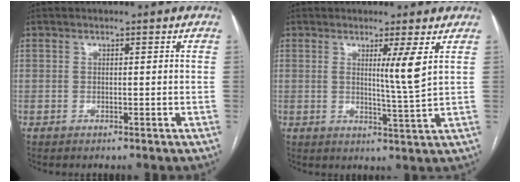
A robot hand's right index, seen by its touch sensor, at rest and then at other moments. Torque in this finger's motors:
{"motor_torque": [0.08, 0.12, 0.14, 0.05]}